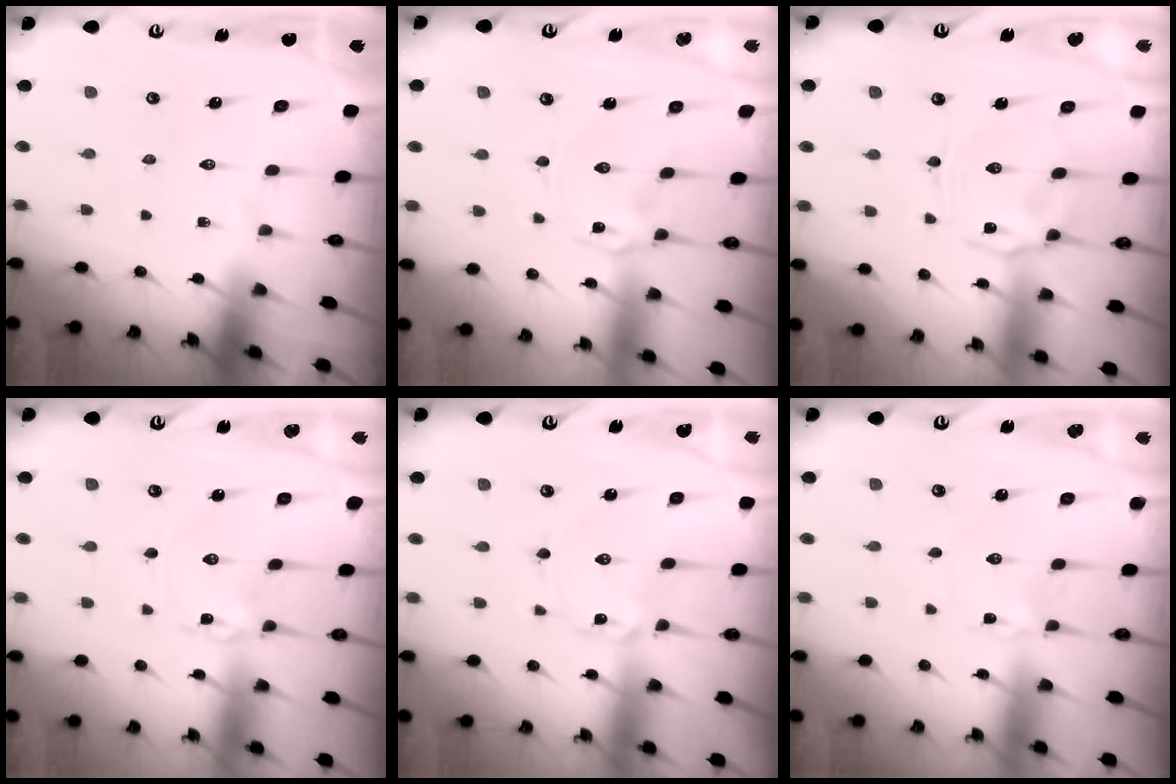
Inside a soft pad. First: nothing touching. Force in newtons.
{"total": 0.6, "press": 0.6, "slide": 0.2}
{"total": 2.8, "press": 2.8, "slide": 0.6}
{"total": 0.7, "press": 0.7, "slide": 0.1}
{"total": 2.1, "press": 2.1, "slide": 0.1}
{"total": 0.0}